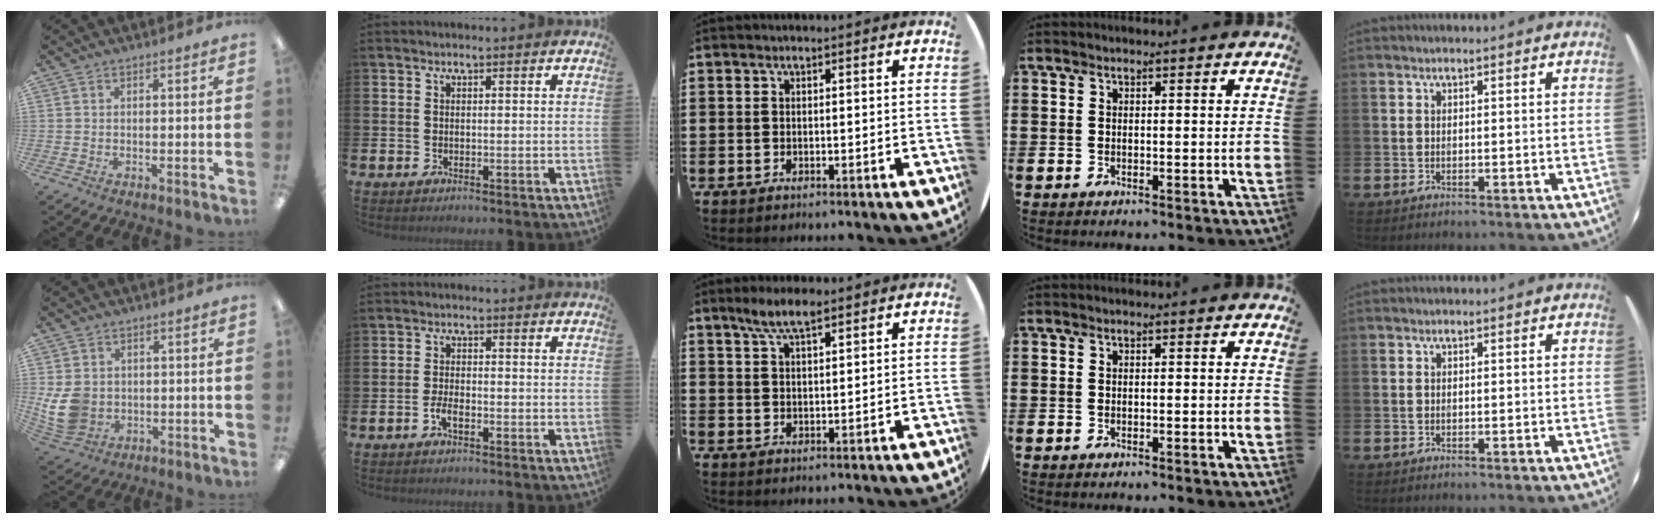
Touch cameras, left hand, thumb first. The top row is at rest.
{"thumb": {"total": 9.1, "force": [0.2, 7.7, 4.8], "torque": [-0.107, 0.011, 0.008]}, "index": {"total": 2.1, "force": [-1.0, 0.9, 1.7], "torque": [-0.033, 0.001, -0.018]}, "middle": {"total": 4.9, "force": [3.7, 1.2, 3.0], "torque": [-0.065, 0.001, 0.065]}}